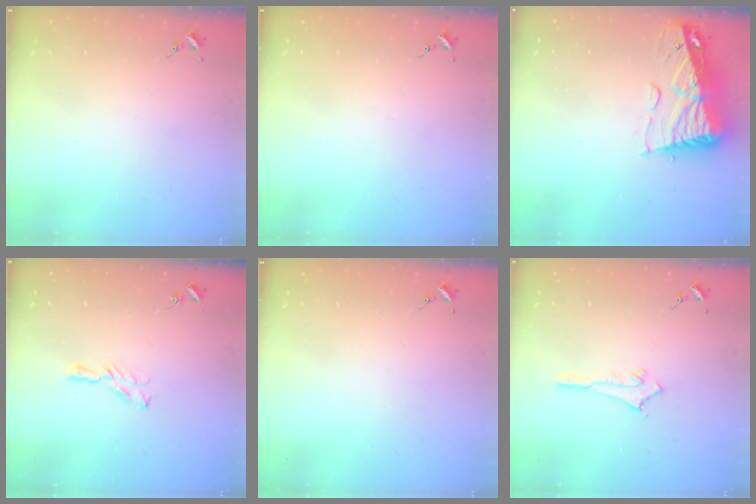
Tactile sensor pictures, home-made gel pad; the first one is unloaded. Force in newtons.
{"total": 0.0}
{"total": 14.6, "press": 14.6, "slide": 1.6}
{"total": 5.1, "press": 5.1, "slide": 0.5}
{"total": 0.0}
{"total": 2.9, "press": 2.9, "slide": 0.2}